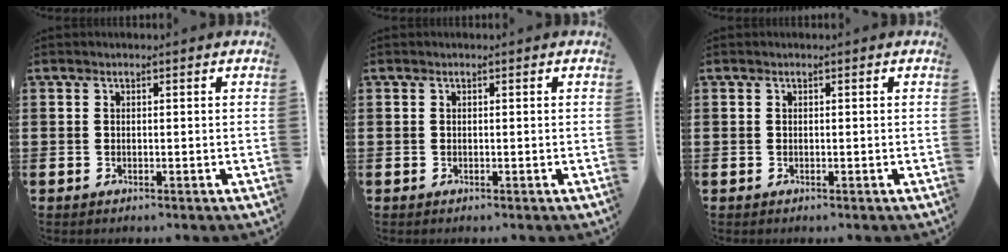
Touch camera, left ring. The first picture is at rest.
{"total": 0.0}
{"total": 0.0}